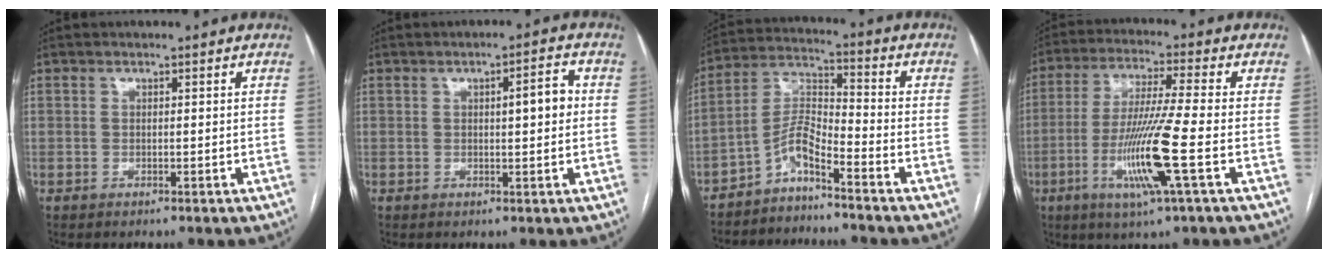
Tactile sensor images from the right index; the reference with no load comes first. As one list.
[{"total": 4.2, "force": [0.5, 0.8, 4.0], "torque": [-0.057, 0.009, 0.005]}, {"total": 6.1, "force": [-4.7, 0.8, 3.8], "torque": [-0.083, 0.011, -0.094]}, {"total": 12.2, "force": [-3.6, -0.9, 11.6], "torque": [-0.234, -0.019, -0.074]}]